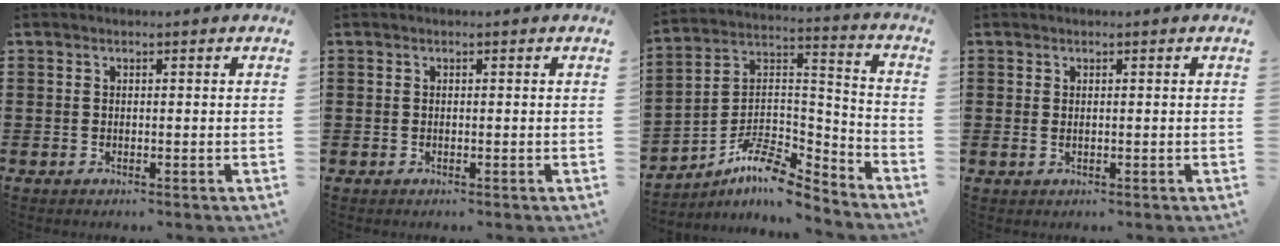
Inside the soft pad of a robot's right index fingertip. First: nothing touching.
{"total": 0.0}
{"total": 9.5, "force": [-7.6, 3.0, 4.9], "torque": [-0.096, 0.016, -0.150]}
{"total": 0.6, "force": [0.3, 0.2, 0.4], "torque": [-0.010, 0.002, 0.006]}